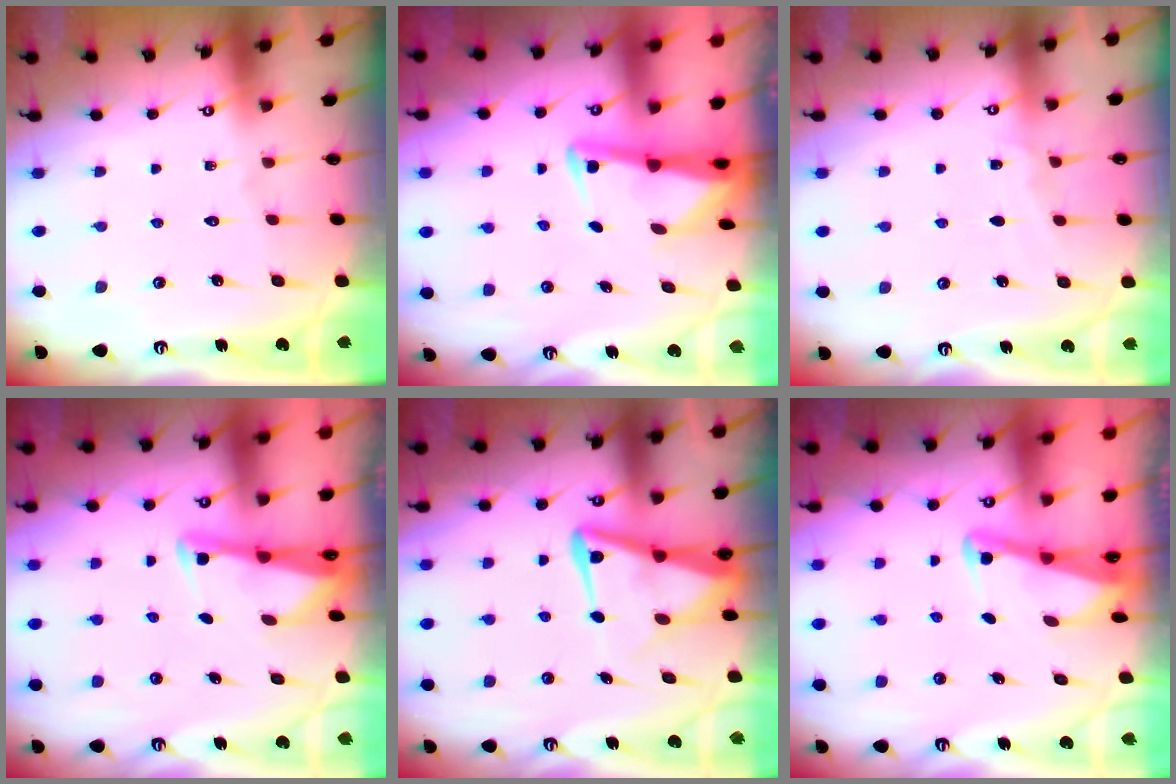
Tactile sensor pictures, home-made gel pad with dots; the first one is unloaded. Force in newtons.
{"total": 4.1, "press": 4.0, "slide": 0.9}
{"total": 3.5, "press": 3.5, "slide": 0.4}
{"total": 2.7, "press": 2.6, "slide": 0.3}
{"total": 9.4, "press": 9.3, "slide": 1.1}
{"total": 3.0, "press": 3.0, "slide": 0.4}